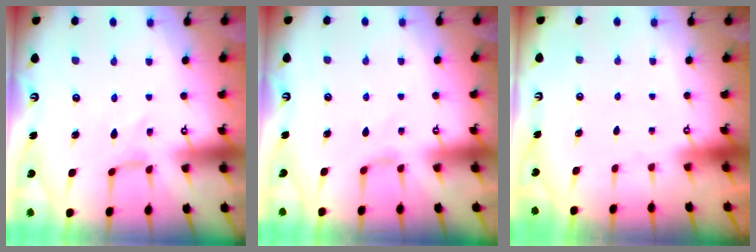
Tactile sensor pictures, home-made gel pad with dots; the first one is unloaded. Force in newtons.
{"total": 1.9, "press": 1.8, "slide": 0.5}
{"total": 0.0}